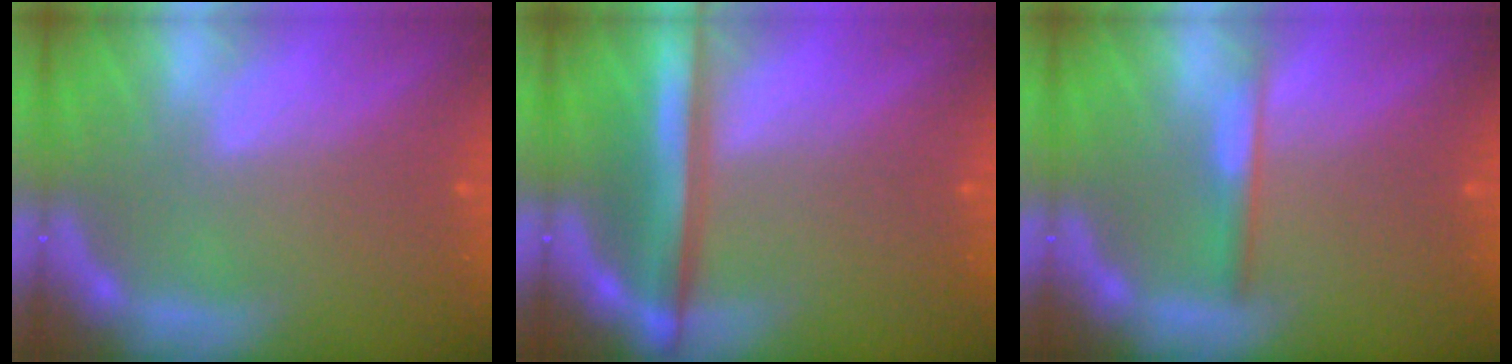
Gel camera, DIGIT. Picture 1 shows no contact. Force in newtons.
{"total": 6.0}
{"total": 1.9}